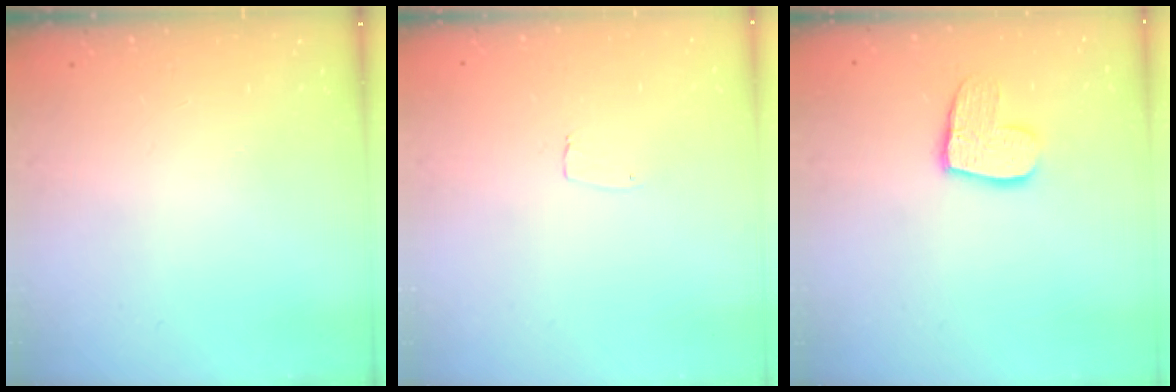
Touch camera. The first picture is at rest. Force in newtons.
{"total": 3.2, "press": 3.2, "slide": 0.2}
{"total": 10.8, "press": 10.7, "slide": 0.7}